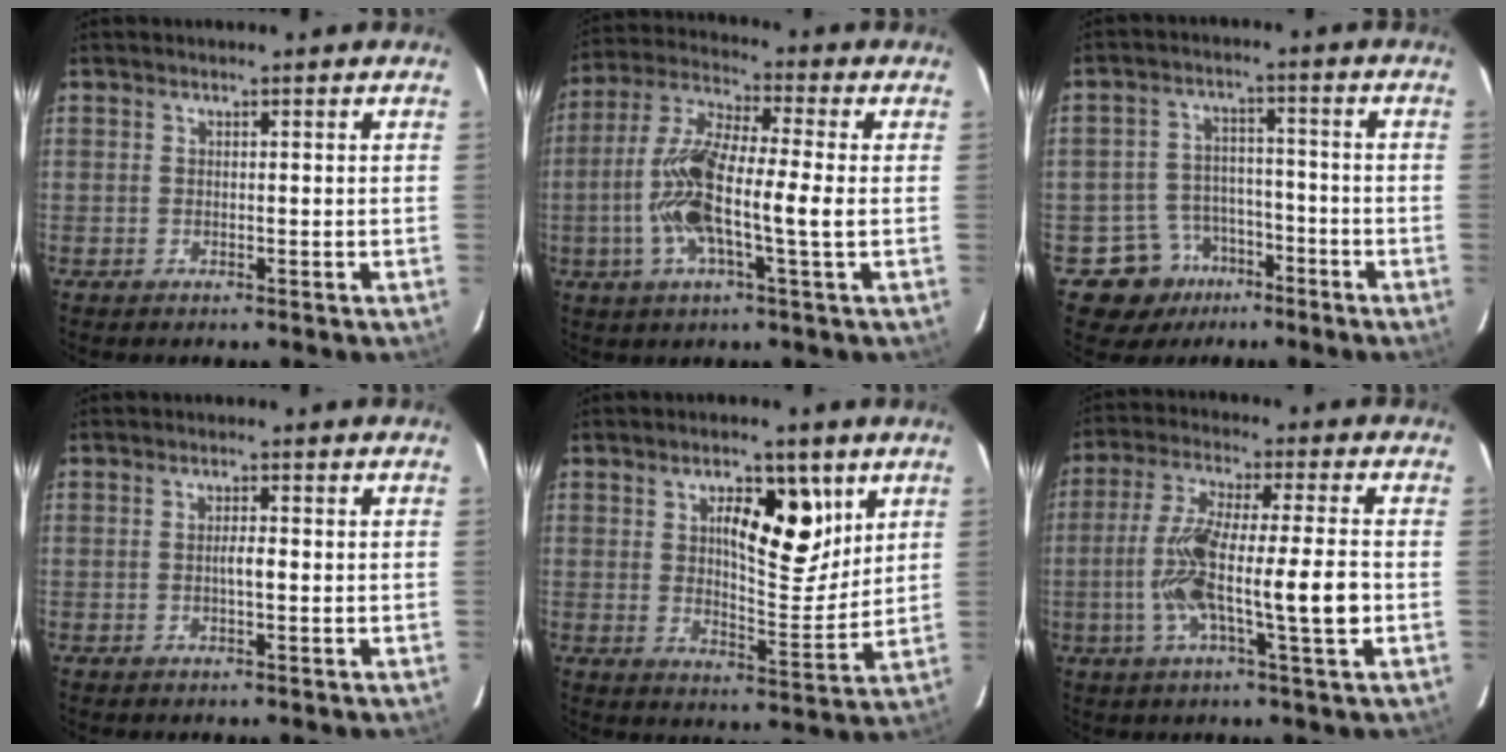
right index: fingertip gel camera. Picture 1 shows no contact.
{"total": 12.8, "force": [-1.8, 1.3, 12.6], "torque": [-0.261, 0.009, -0.040]}
{"total": 7.8, "force": [-4.3, 6.5, 0.6], "torque": [-0.004, 0.019, -0.058]}
{"total": 1.8, "force": [-0.1, 0.3, 1.8], "torque": [-0.032, 0.003, -0.003]}
{"total": 11.0, "force": [4.6, 3.8, 9.2], "torque": [-0.138, 0.002, 0.078]}
{"total": 13.3, "force": [-2.4, 0.8, 13.0], "torque": [-0.239, 0.003, -0.046]}